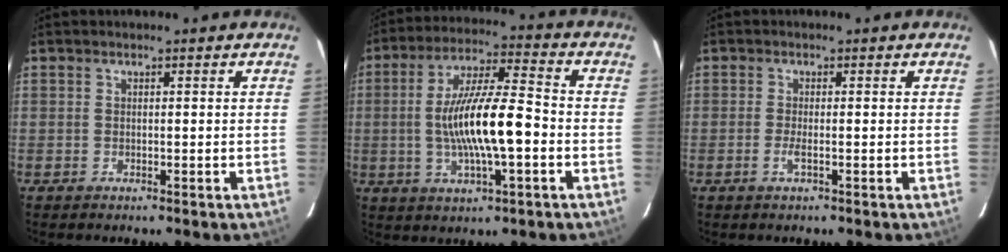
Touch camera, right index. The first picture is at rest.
{"total": 14.7, "force": [-2.0, 3.7, 14.1], "torque": [-0.261, 0.005, -0.031]}
{"total": 1.7, "force": [-0.7, 0.1, 1.6], "torque": [-0.033, -0.003, -0.015]}